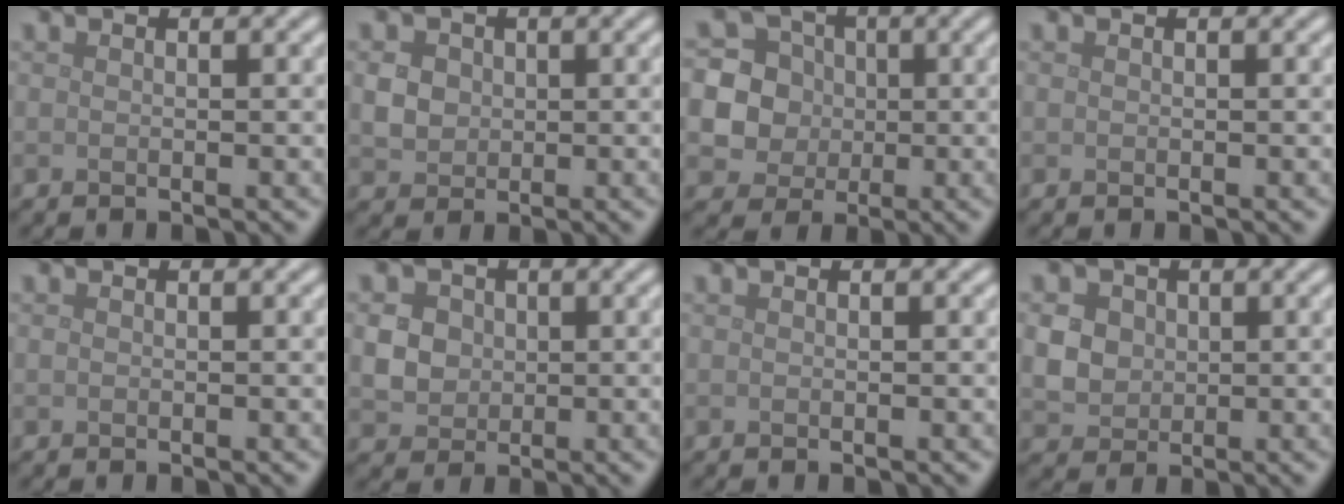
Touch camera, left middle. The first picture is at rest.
{"total": 2.4, "force": [0.3, 2.2, 1.0], "torque": [-0.018, -0.001, 0.007]}
{"total": 10.4, "force": [0.8, 9.9, 3.1], "torque": [-0.089, 0.026, 0.018]}
{"total": 0.0}
{"total": 0.0}
{"total": 3.1, "force": [0.3, 2.8, 1.3], "torque": [-0.024, 0.001, 0.007]}
{"total": 0.0}
{"total": 3.8, "force": [0.8, 3.3, 1.7], "torque": [-0.046, 0.004, 0.019]}